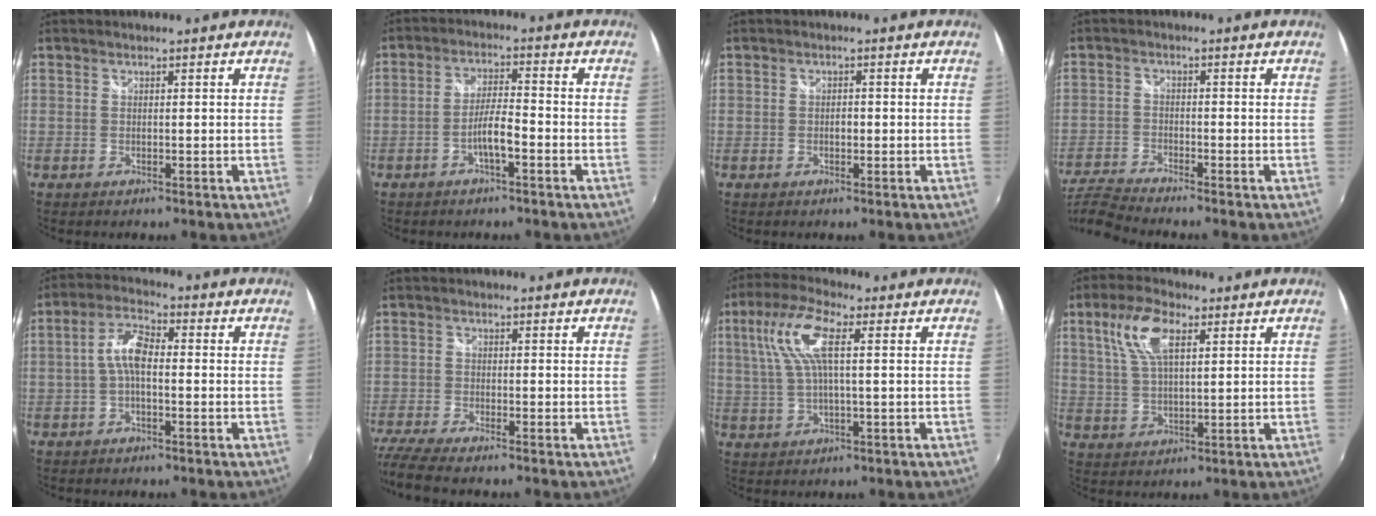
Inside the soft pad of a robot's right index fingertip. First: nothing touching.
{"total": 4.6, "force": [-2.4, 0.6, 3.9], "torque": [-0.078, 0.005, -0.041]}
{"total": 1.1, "force": [-0.2, 0.8, 0.7], "torque": [-0.012, 0.000, -0.005]}
{"total": 7.3, "force": [-7.0, -0.3, 2.0], "torque": [-0.064, -0.018, -0.143]}
{"total": 5.6, "force": [-0.8, 2.3, 5.0], "torque": [-0.106, 0.018, -0.018]}
{"total": 7.7, "force": [-6.7, 0.4, 3.8], "torque": [-0.104, -0.033, -0.122]}
{"total": 9.7, "force": [2.0, 2.9, 9.0], "torque": [-0.180, 0.016, 0.038]}
{"total": 9.2, "force": [3.9, 3.8, 7.5], "torque": [-0.151, 0.016, 0.076]}